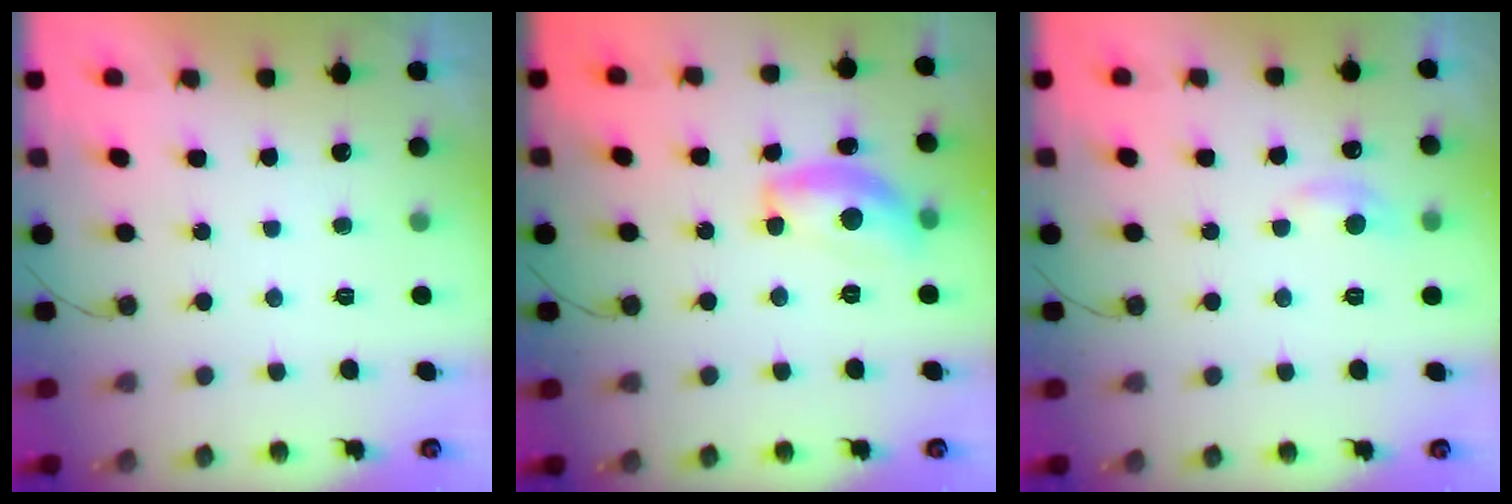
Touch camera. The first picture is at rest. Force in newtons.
{"total": 13.3, "press": 13.3, "slide": 0.6}
{"total": 5.4, "press": 5.3, "slide": 0.7}